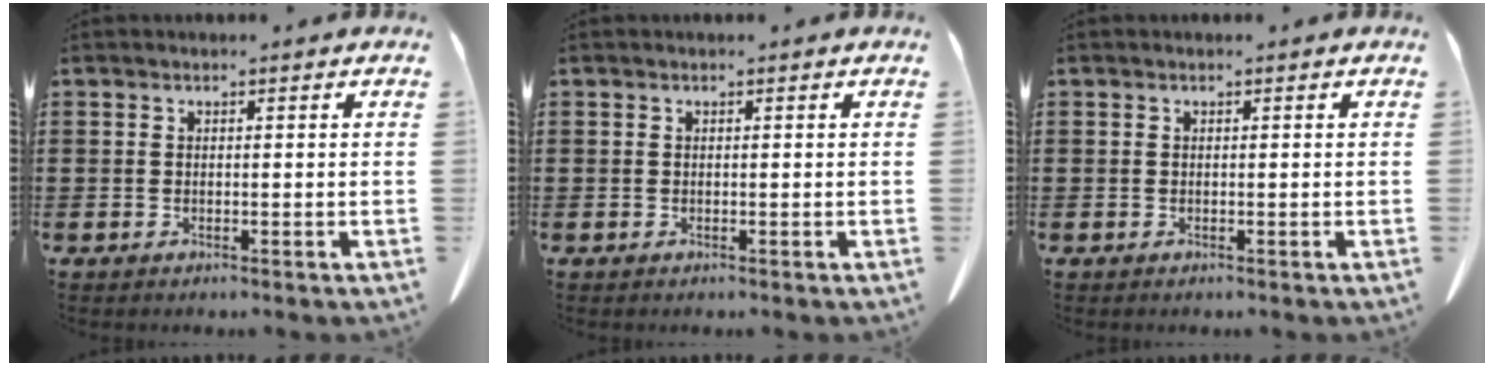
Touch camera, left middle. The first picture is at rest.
{"total": 0.0}
{"total": 0.0}